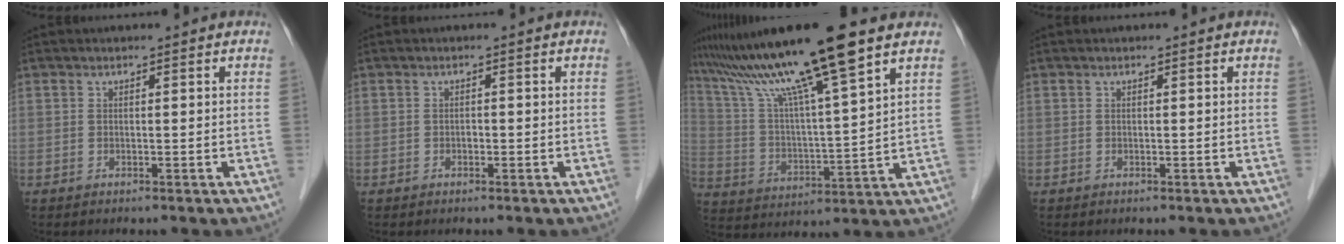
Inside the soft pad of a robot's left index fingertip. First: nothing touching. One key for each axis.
{"total": 0.7, "fx": -0.3, "fy": 0.4, "fz": 0.5, "tx": -0.007, "ty": 0.003, "tz": -0.007}
{"total": 17.4, "fx": 12.6, "fy": -0.8, "fz": 11.9, "tx": -0.213, "ty": 0.016, "tz": 0.224}
{"total": 0.0}